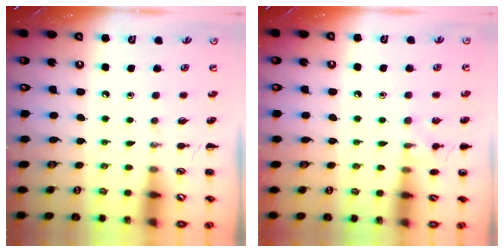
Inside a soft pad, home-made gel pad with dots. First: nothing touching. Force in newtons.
{"total": 9.0, "press": 8.8, "slide": 1.7}